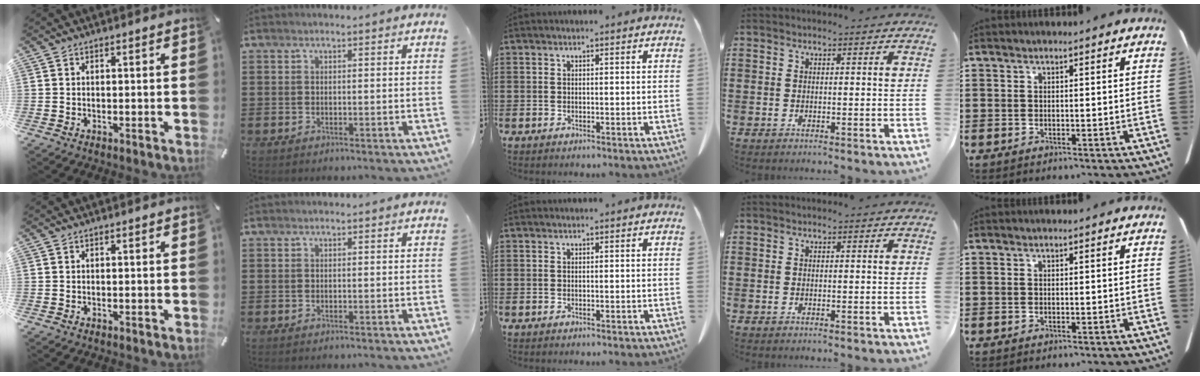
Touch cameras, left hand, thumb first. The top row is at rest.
{}